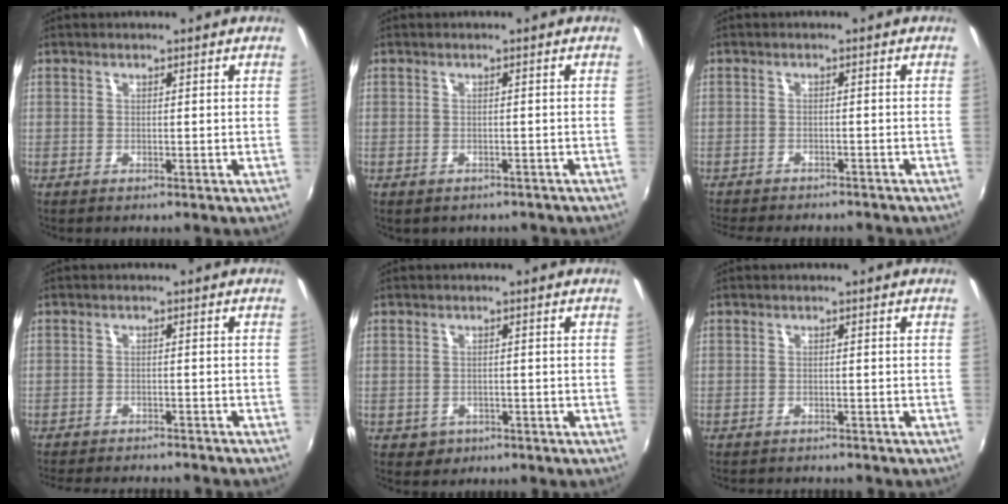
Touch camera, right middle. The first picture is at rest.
{"total": 3.0, "force": [-2.4, 1.6, 1.1], "torque": [-0.023, -0.011, -0.026]}
{"total": 8.4, "force": [-7.5, 1.8, 3.2], "torque": [-0.078, -0.018, -0.111]}
{"total": 11.2, "force": [-10.1, 1.6, 4.5], "torque": [-0.097, -0.017, -0.145]}
{"total": 2.7, "force": [-1.1, 2.3, 0.7], "torque": [-0.020, -0.001, -0.012]}
{"total": 3.6, "force": [-3.4, 0.5, 1.0], "torque": [-0.029, -0.014, -0.053]}